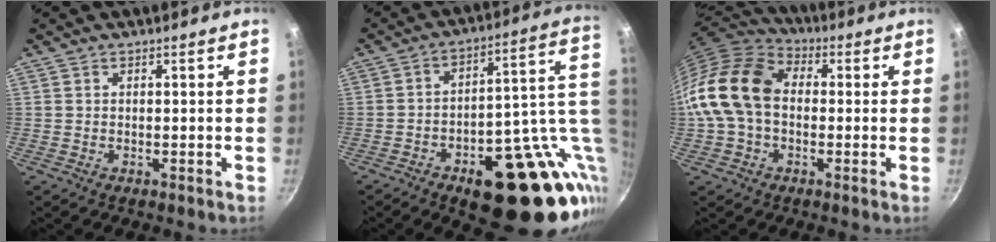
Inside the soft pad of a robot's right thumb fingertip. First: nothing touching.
{"total": 25.5, "force": [-6.7, 12.2, 21.4], "torque": [-0.223, 0.023, -0.080]}
{"total": 16.7, "force": [-0.1, 12.0, 11.6], "torque": [-0.203, 0.037, -0.018]}